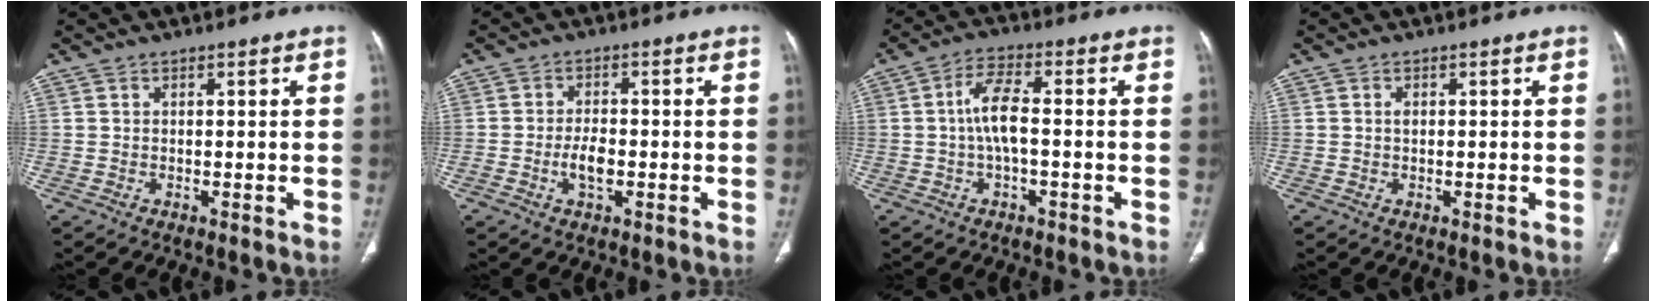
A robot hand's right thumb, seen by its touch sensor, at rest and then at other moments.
{"total": 4.1, "force": [-1.2, 2.1, 3.4], "torque": [-0.059, 0.006, -0.020]}
{"total": 6.1, "force": [-0.4, 2.3, 5.7], "torque": [-0.121, 0.019, -0.014]}
{"total": 0.8, "force": [0.1, 0.6, 0.6], "torque": [-0.010, 0.002, 0.003]}